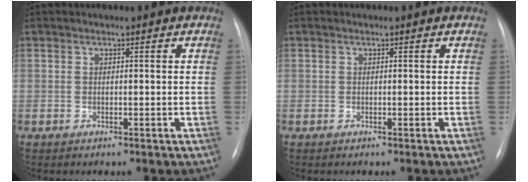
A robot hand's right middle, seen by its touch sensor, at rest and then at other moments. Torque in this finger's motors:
{"motor_torque": [0.00, 0.00, 0.00, 0.00]}